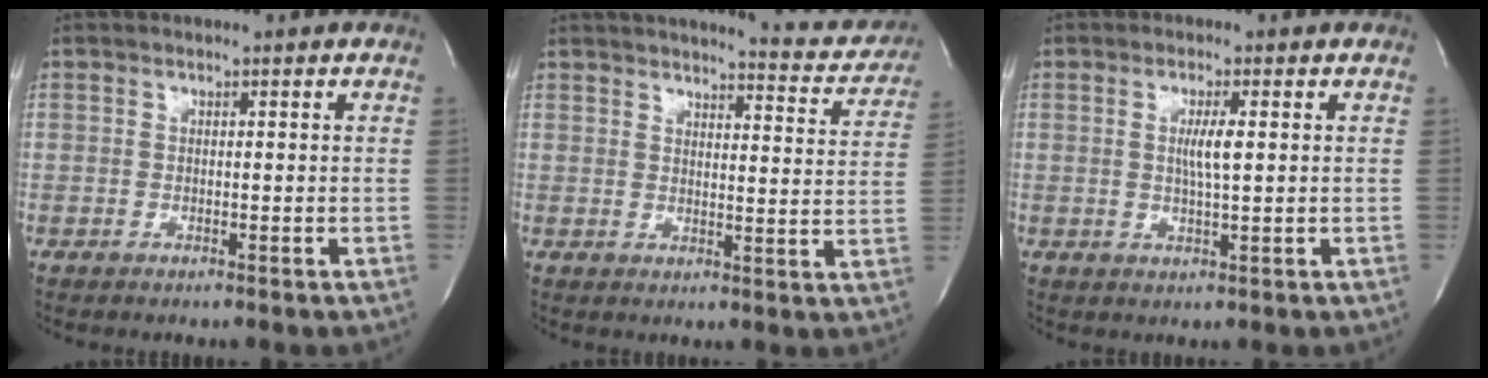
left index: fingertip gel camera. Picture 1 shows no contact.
{"total": 16.9, "force": [15.8, 2.9, 5.3], "torque": [-0.059, -0.031, 0.178]}
{"total": 3.3, "force": [0.6, 0.1, 3.2], "torque": [-0.063, -0.004, 0.010]}